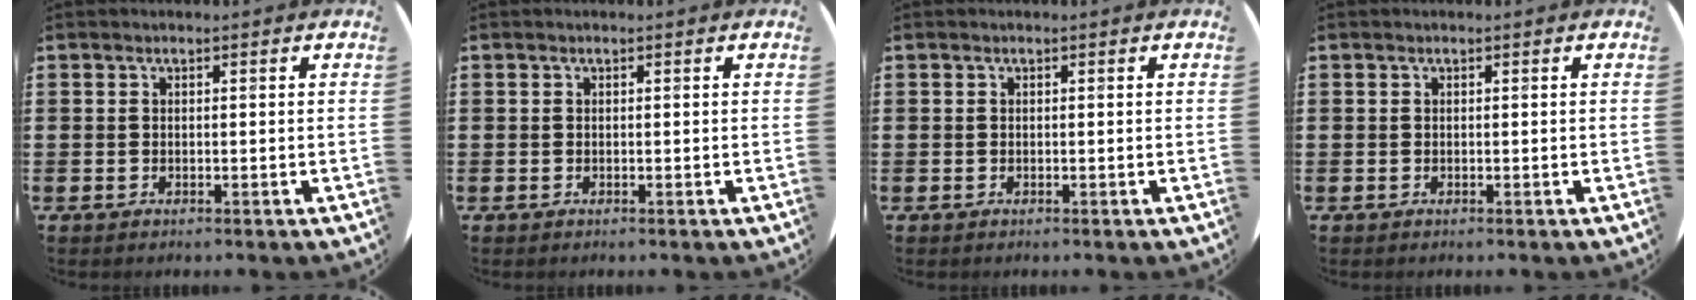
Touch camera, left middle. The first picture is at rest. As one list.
[{"total": 0.0}, {"total": 0.0}, {"total": 0.0}]